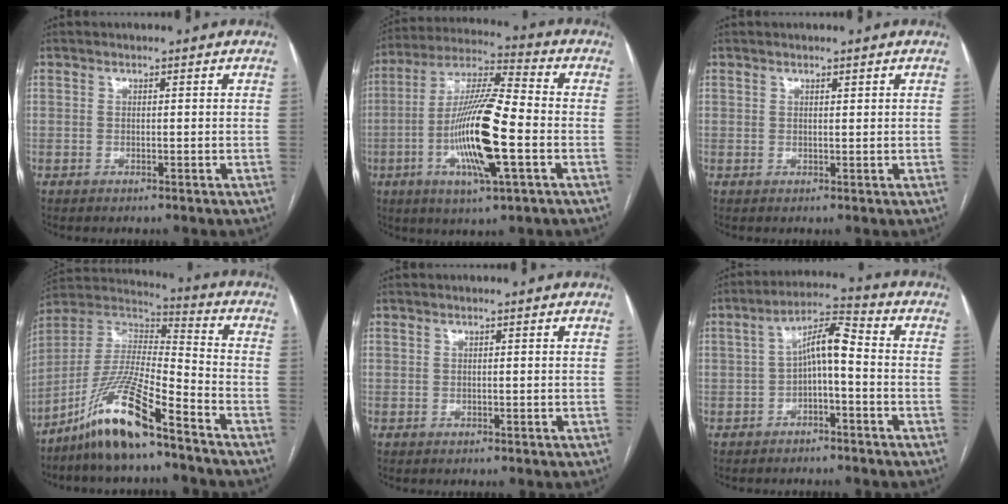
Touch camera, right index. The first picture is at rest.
{"total": 16.4, "force": [-3.9, 1.8, 15.9], "torque": [-0.310, -0.006, -0.072]}
{"total": 0.7, "force": [0.6, 0.2, 0.4], "torque": [-0.011, -0.002, 0.009]}
{"total": 14.1, "force": [-9.8, 1.1, 10.1], "torque": [-0.212, -0.005, -0.188]}
{"total": 0.0}
{"total": 7.0, "force": [-0.7, 1.9, 6.7], "torque": [-0.123, 0.032, -0.014]}